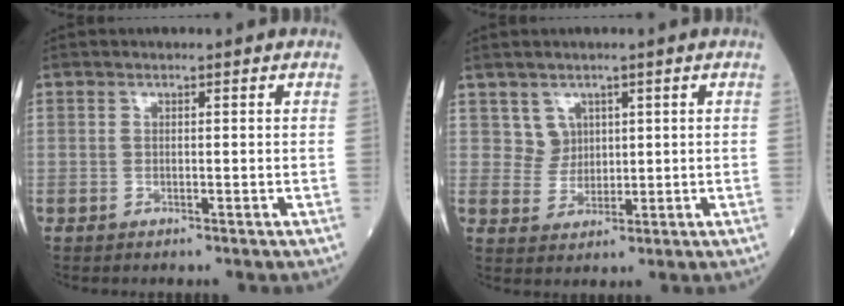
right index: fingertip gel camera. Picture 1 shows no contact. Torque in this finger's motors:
{"motor_torque": [-0.03, 0.13, -0.02, -0.03]}